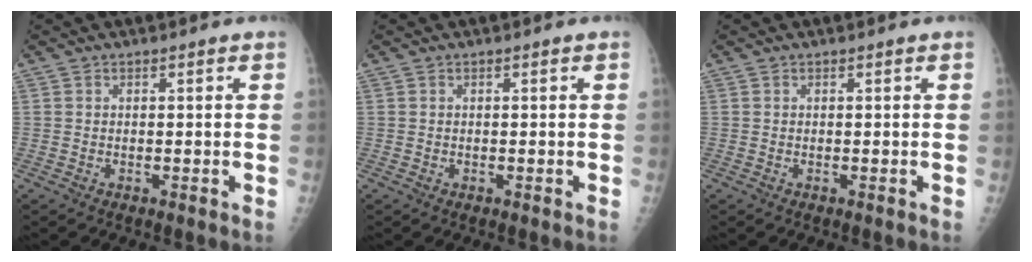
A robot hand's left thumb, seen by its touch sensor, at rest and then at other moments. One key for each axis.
{"total": 0.0}
{"total": 0.0}